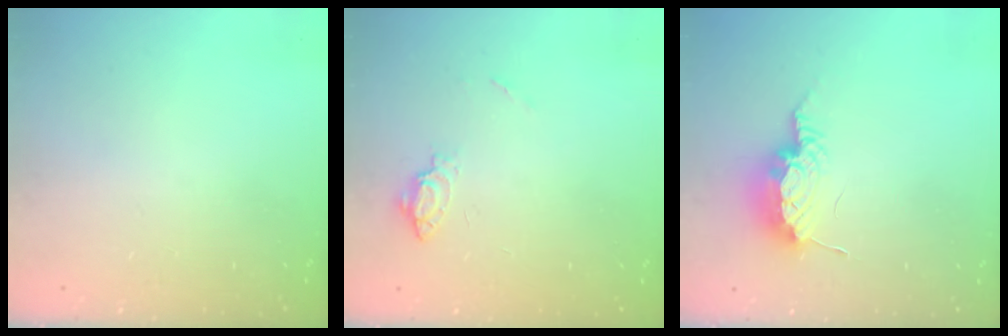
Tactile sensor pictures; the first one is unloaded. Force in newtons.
{"total": 6.4, "press": 6.4, "slide": 0.7}
{"total": 8.6, "press": 8.6, "slide": 0.5}